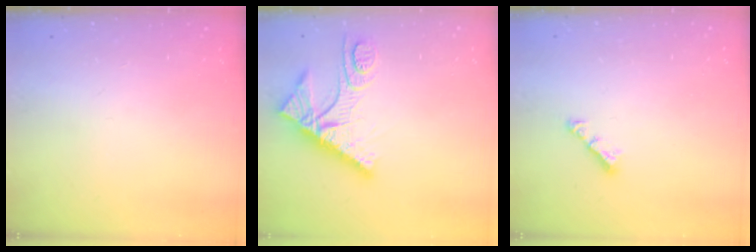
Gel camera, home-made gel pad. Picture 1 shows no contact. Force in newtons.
{"total": 10.7, "press": 10.6, "slide": 1.1}
{"total": 3.8, "press": 3.8, "slide": 0.2}